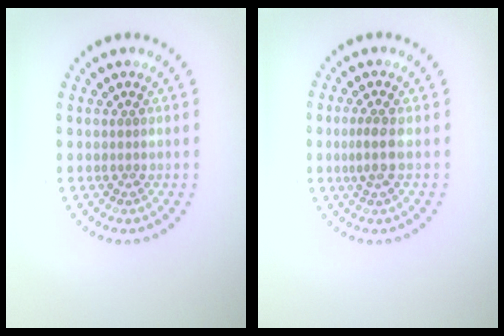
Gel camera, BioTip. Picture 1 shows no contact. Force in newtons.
{"total": 1.9, "press": 1.6, "slide": 1.0}